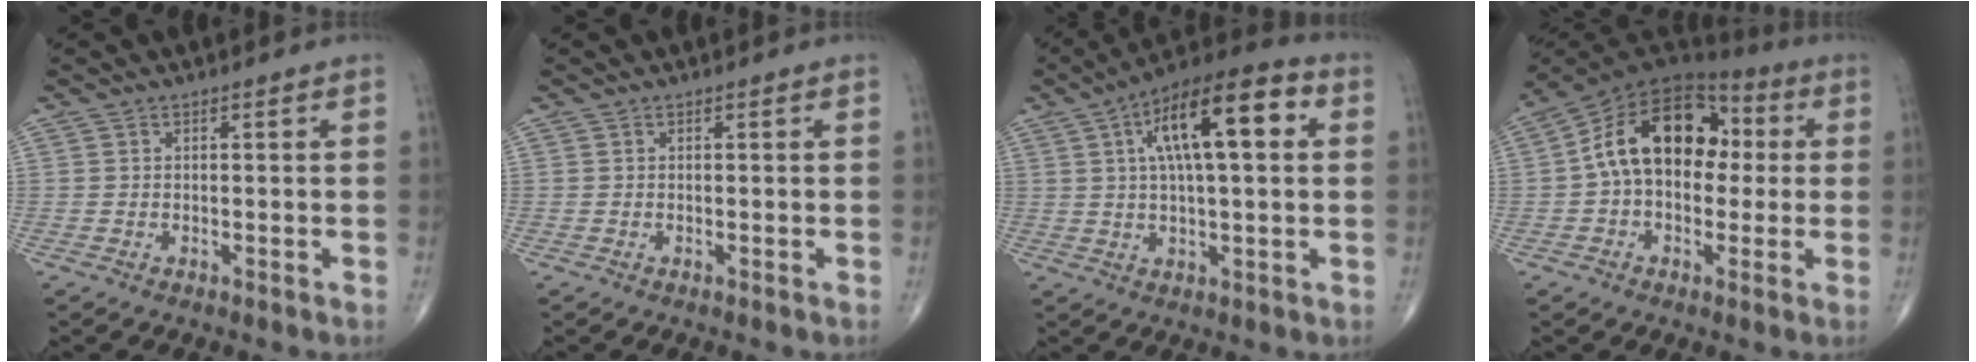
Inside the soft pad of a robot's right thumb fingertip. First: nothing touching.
{"total": 0.0}
{"total": 17.0, "force": [4.4, 6.0, 15.3], "torque": [-0.234, 0.022, 0.062]}
{"total": 17.5, "force": [1.6, 11.5, 13.1], "torque": [-0.183, 0.047, 0.015]}